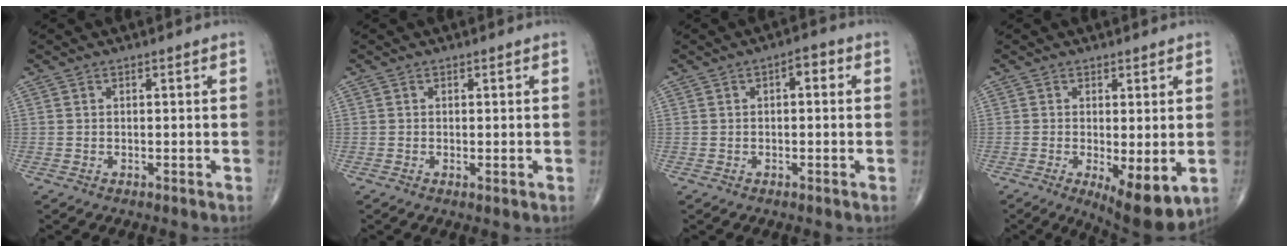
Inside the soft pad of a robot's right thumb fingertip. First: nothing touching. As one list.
[{"total": 0.6, "force": [0.0, 0.1, 0.6], "torque": [-0.013, -0.003, 0.000]}, {"total": 2.9, "force": [0.6, 1.4, 2.5], "torque": [-0.030, 0.010, 0.001]}, {"total": 9.0, "force": [-2.1, 3.1, 8.2], "torque": [-0.118, -0.024, -0.023]}]